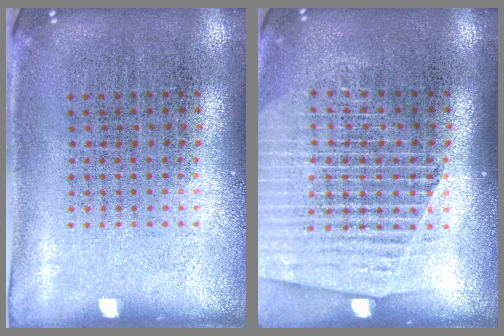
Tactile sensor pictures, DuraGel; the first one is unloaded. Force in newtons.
{"total": 1.7, "press": 1.6, "slide": 0.6}